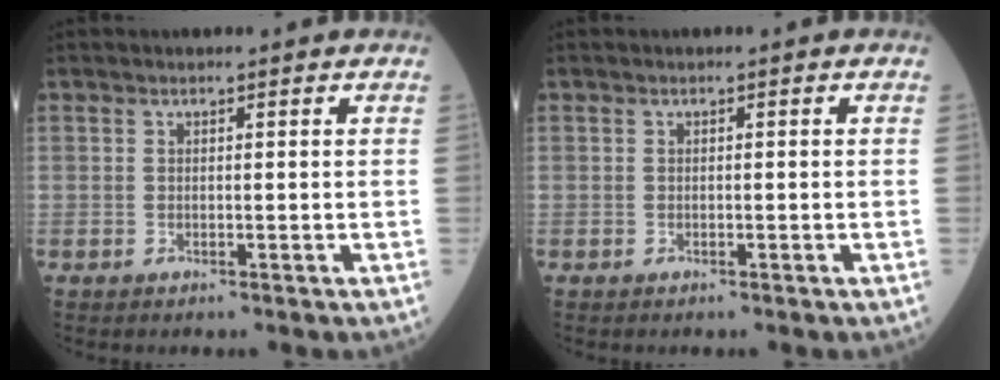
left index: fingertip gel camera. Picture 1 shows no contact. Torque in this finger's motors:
{"motor_torque": [-0.02, 0.02, 0.02, 0.00]}